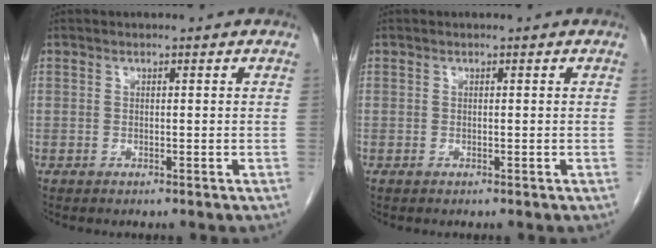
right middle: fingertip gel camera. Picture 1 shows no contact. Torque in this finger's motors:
{"motor_torque": [0.00, 0.00, 0.00, 0.00]}